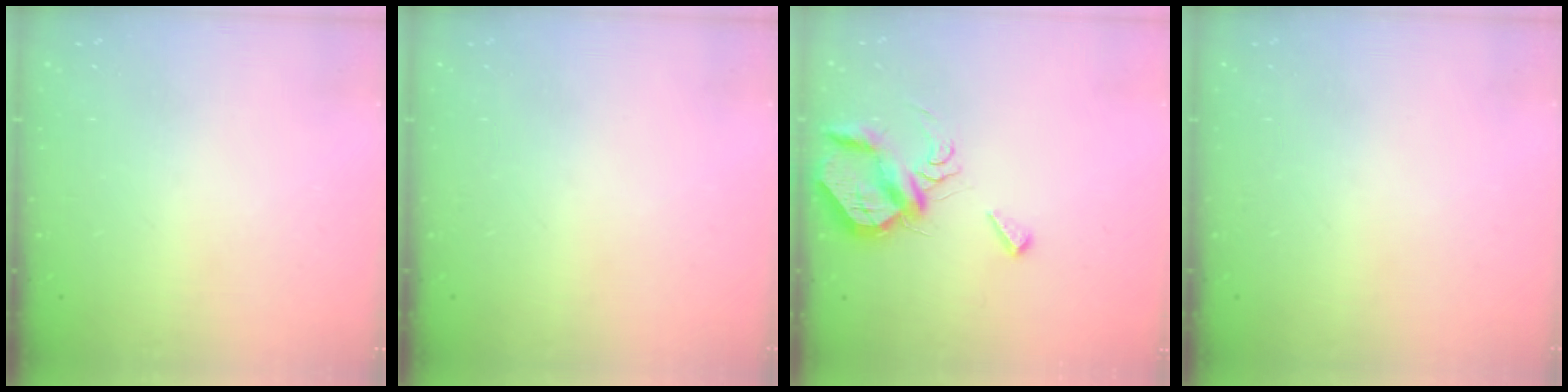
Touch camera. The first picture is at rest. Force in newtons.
{"total": 0.0}
{"total": 7.6, "press": 7.5, "slide": 0.7}
{"total": 0.0}